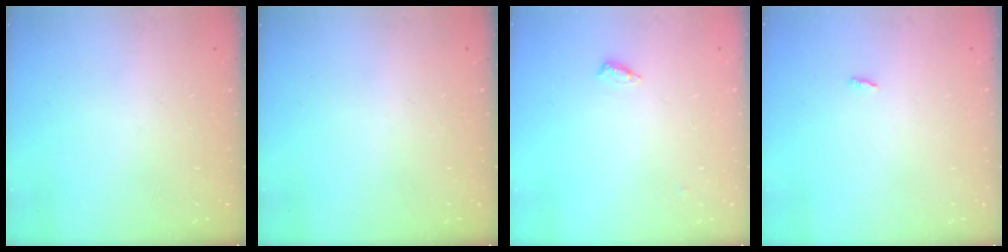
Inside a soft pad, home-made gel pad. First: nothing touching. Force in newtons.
{"total": 0.0}
{"total": 4.4, "press": 4.1, "slide": 1.4}
{"total": 1.9, "press": 1.9, "slide": 0.2}